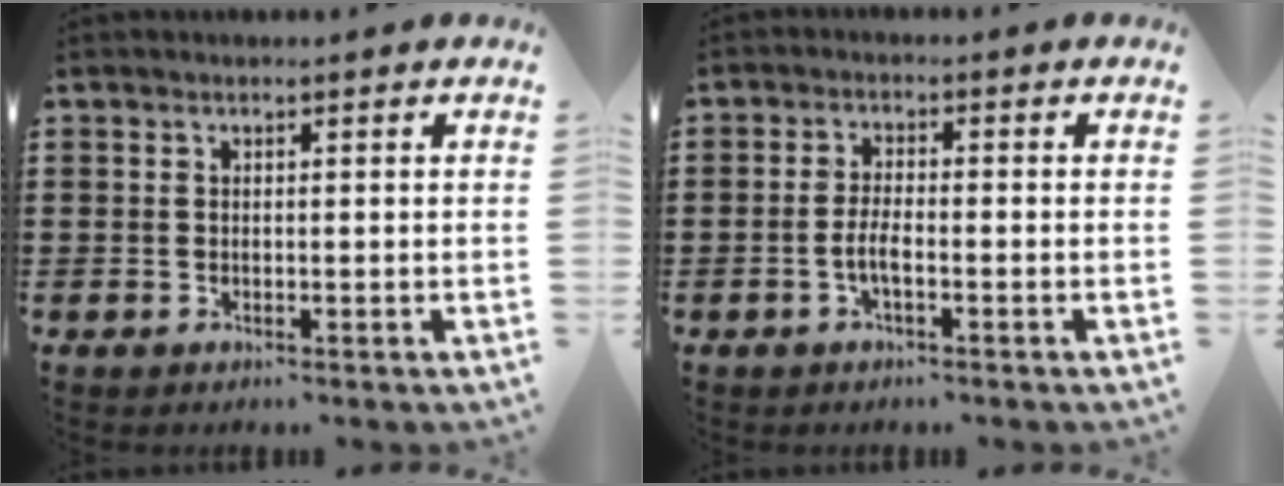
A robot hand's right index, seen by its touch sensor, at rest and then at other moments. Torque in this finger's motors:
{"motor_torque": [1.46, 0.68, 0.34, 0.06]}